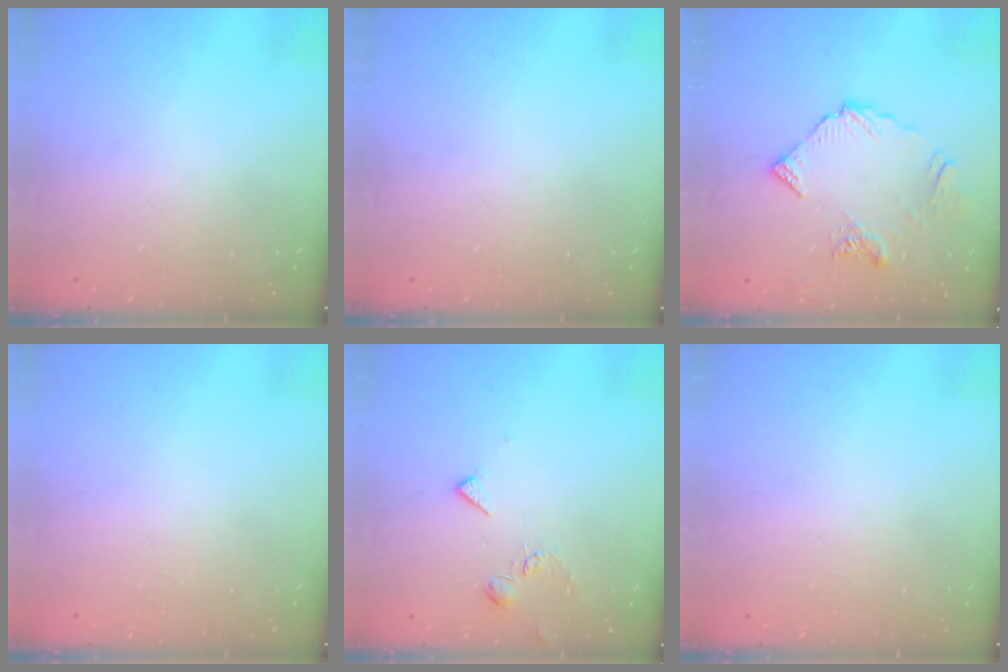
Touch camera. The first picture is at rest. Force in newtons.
{"total": 0.0}
{"total": 10.1, "press": 10.1, "slide": 1.1}
{"total": 1.9, "press": 1.9, "slide": 0.1}
{"total": 3.9, "press": 3.9, "slide": 0.6}
{"total": 1.8, "press": 1.8, "slide": 0.1}